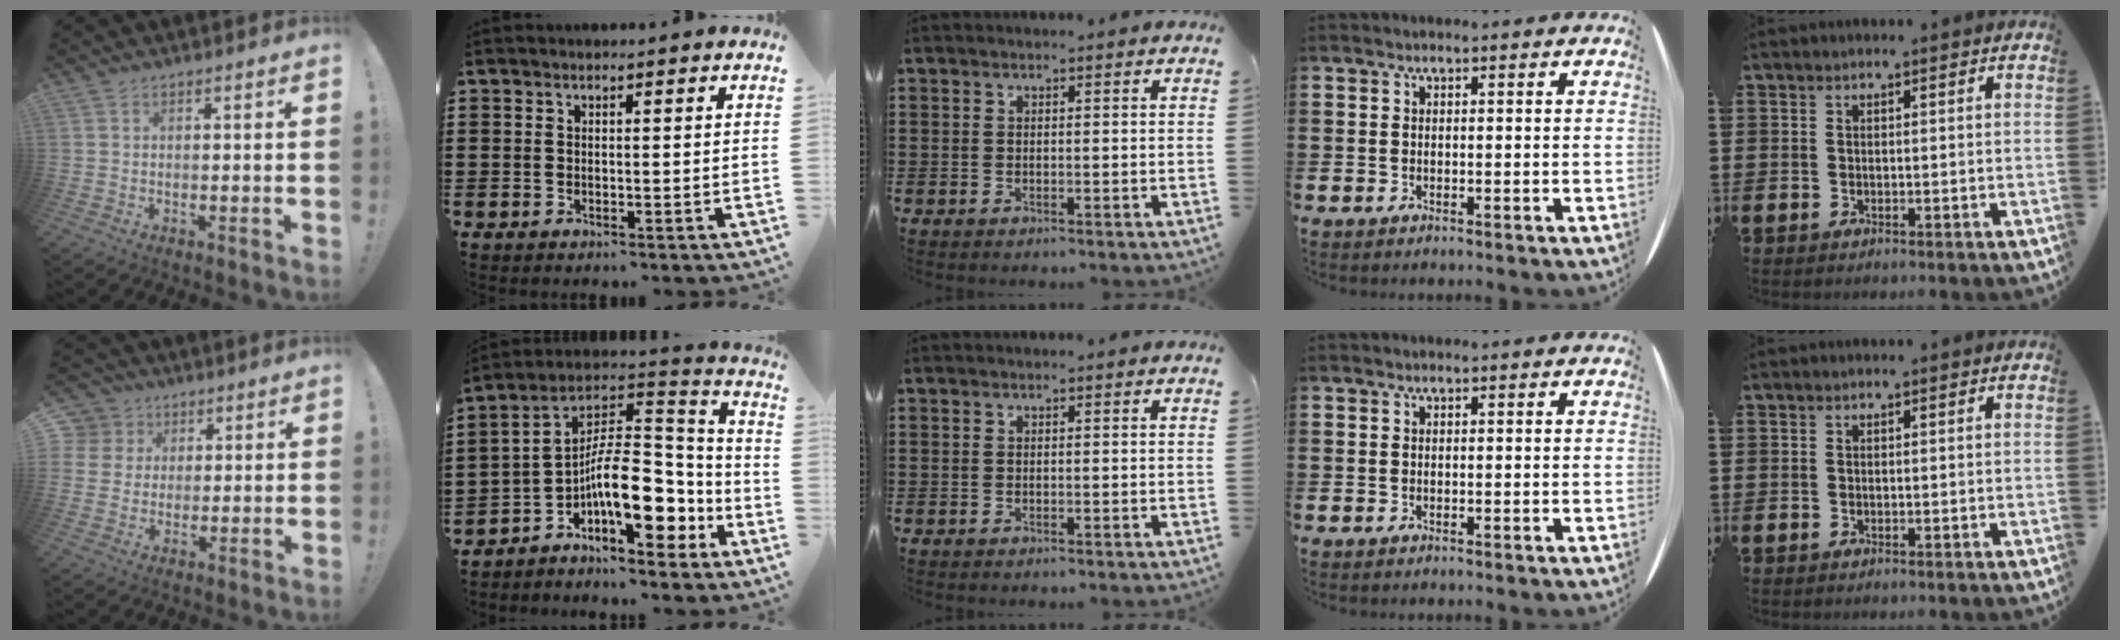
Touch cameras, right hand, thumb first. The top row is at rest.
{"thumb": {"total": 6.3, "force": [1.8, 5.9, 1.2], "torque": [-0.028, -0.014, 0.037]}, "index": {"total": 13.7, "force": [-5.4, 6.3, 10.9], "torque": [-0.160, -0.003, -0.106]}}